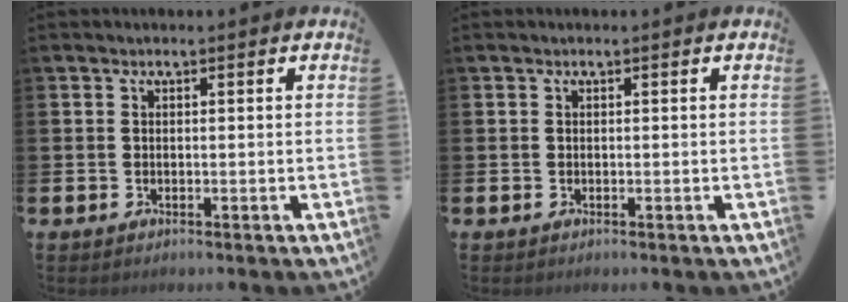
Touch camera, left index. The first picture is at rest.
{"total": 0.0}